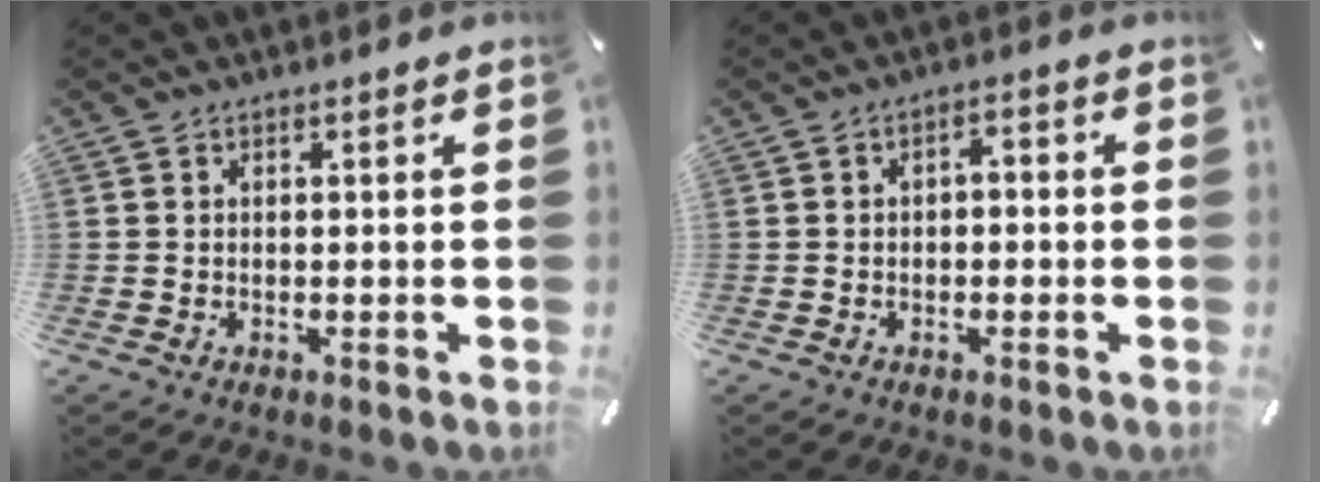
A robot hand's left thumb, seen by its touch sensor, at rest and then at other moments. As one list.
[{"total": 2.1, "force": [-1.2, 1.1, 1.3], "torque": [-0.024, 0.011, -0.026]}]